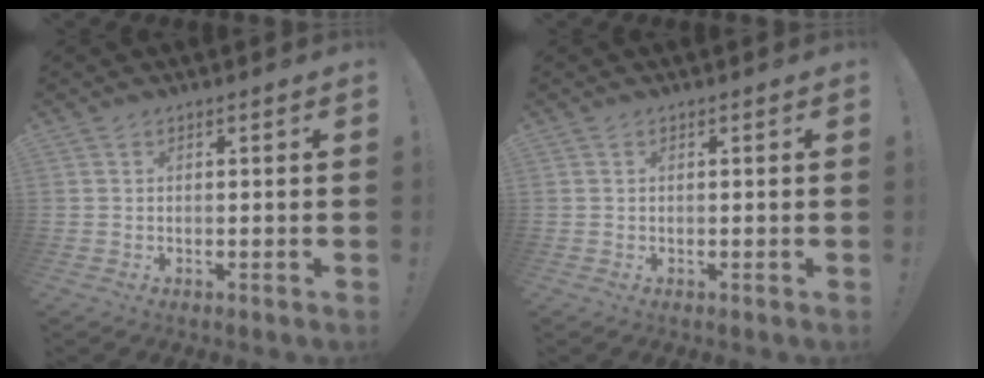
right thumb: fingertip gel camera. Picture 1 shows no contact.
{"total": 0.0}